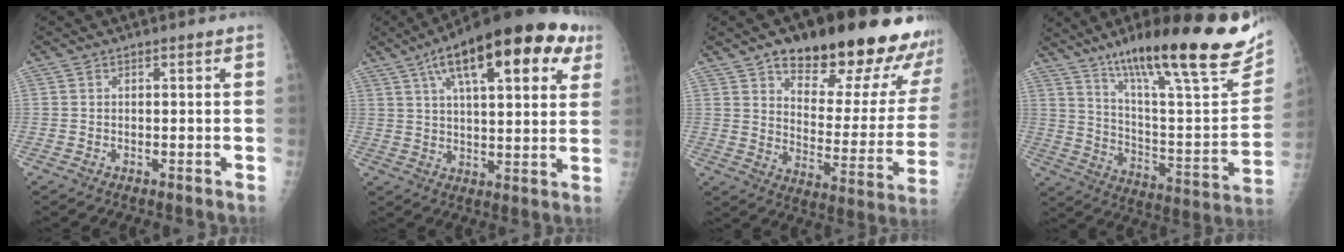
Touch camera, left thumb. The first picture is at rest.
{"total": 21.0, "force": [10.1, 7.2, 16.9], "torque": [-0.235, 0.001, 0.147]}
{"total": 26.3, "force": [19.0, 9.2, 15.5], "torque": [-0.164, -0.088, 0.258]}
{"total": 30.1, "force": [18.7, 6.2, 22.8], "torque": [-0.320, -0.054, 0.296]}